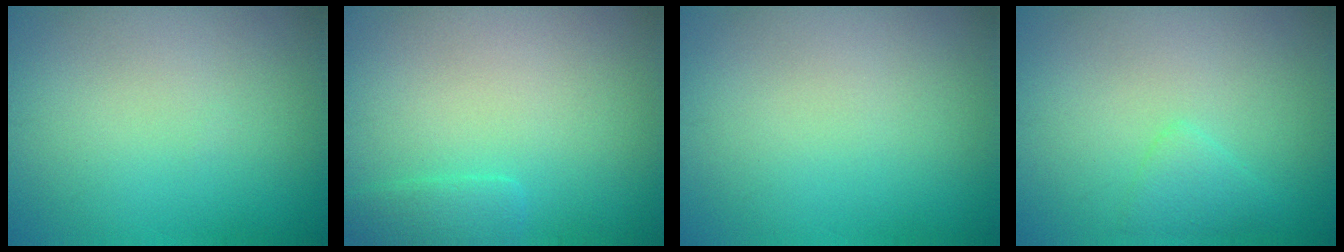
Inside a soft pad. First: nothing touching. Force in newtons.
{"total": 1.6, "press": 1.6, "slide": 0.1}
{"total": 0.0}
{"total": 1.5, "press": 1.5, "slide": 0.1}